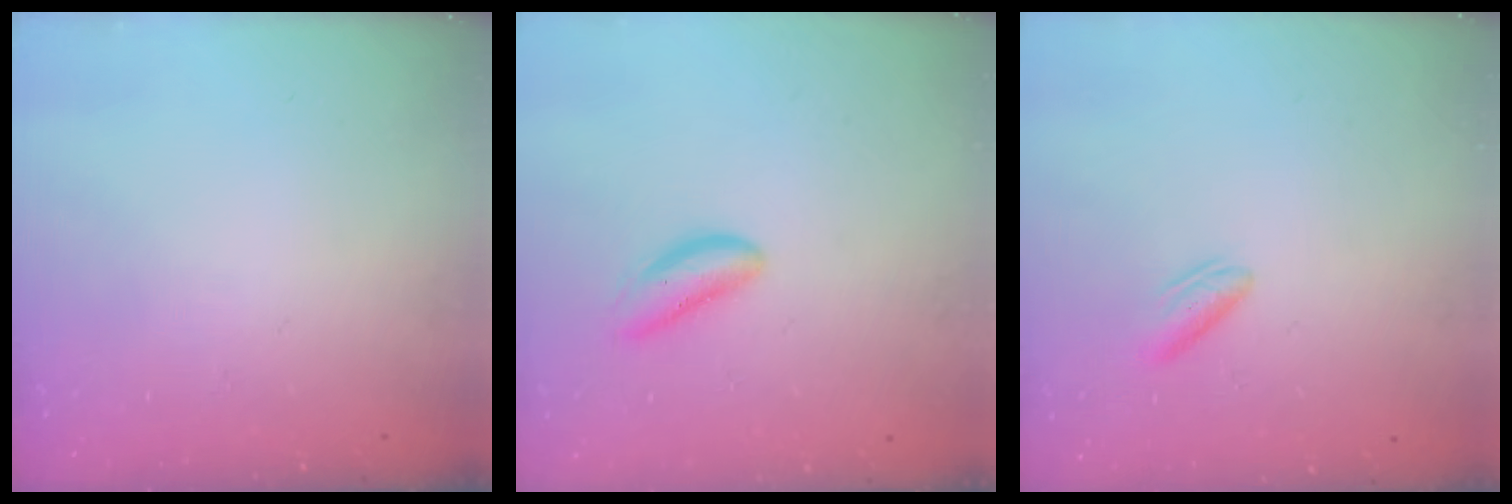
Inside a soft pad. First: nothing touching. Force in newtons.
{"total": 3.0, "press": 3.0, "slide": 0.1}
{"total": 3.0, "press": 2.8, "slide": 0.9}